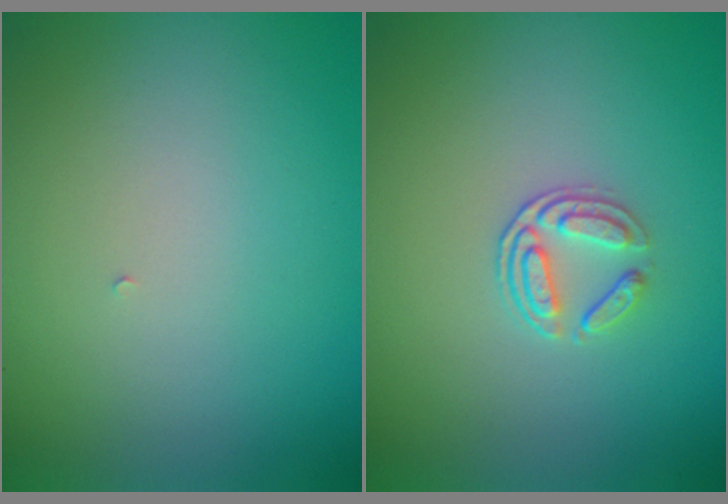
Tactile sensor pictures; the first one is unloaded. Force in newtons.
{"total": 2.0, "press": 1.4, "slide": 1.4}